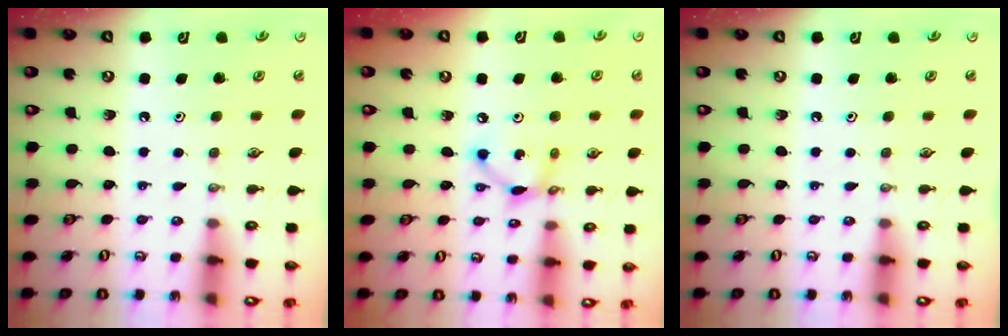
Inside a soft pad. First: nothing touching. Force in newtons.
{"total": 7.9, "press": 7.9, "slide": 0.3}
{"total": 0.0}